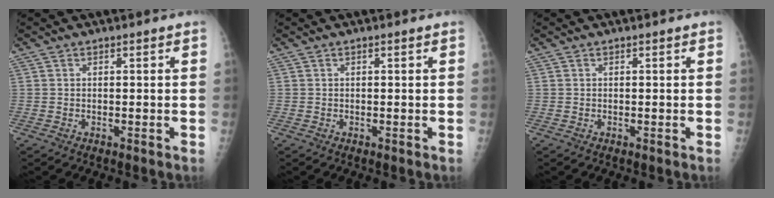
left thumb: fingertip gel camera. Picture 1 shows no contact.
{"total": 0.0}
{"total": 0.0}